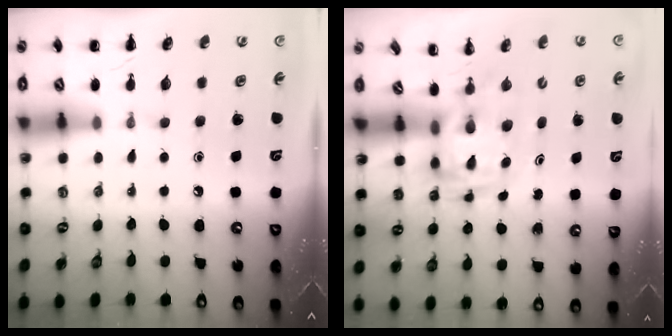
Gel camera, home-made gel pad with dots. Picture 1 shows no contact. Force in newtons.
{"total": 2.8, "press": 2.8, "slide": 0.6}